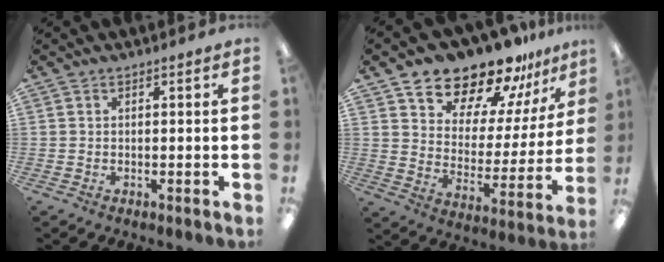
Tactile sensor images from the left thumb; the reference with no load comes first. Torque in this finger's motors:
{"motor_torque": [1.72, 2.30, 1.22, -1.56, 0.02]}